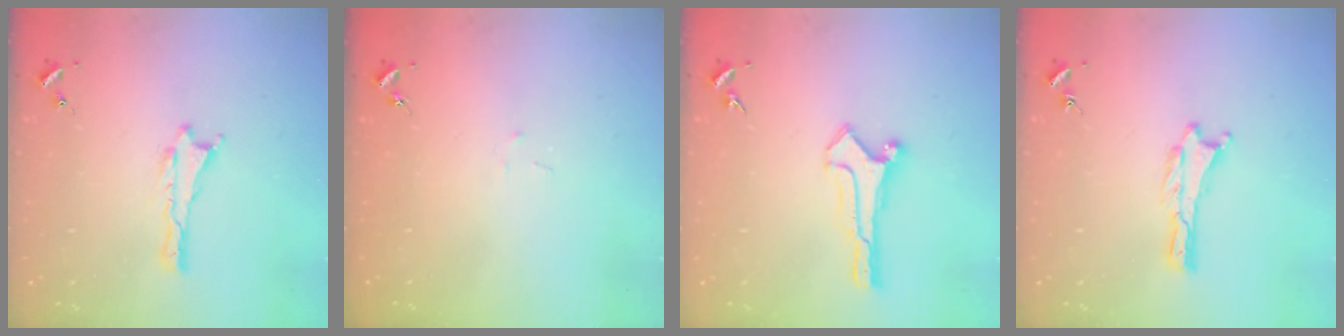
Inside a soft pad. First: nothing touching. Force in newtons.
{"total": 1.0, "press": 1.0, "slide": 0.1}
{"total": 0.0}
{"total": 0.0}